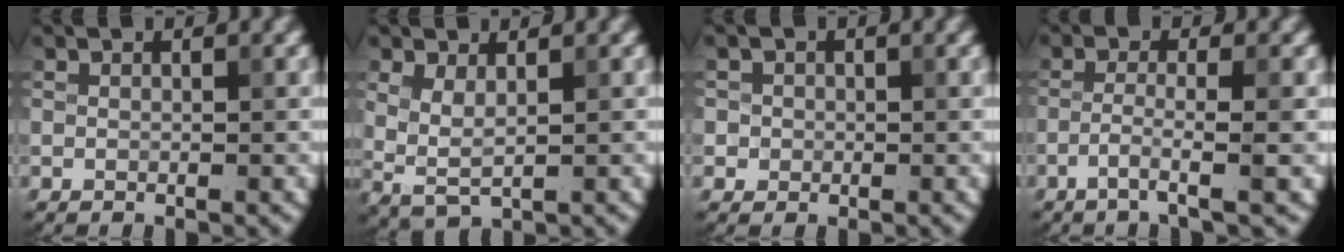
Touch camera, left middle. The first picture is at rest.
{"total": 2.5, "force": [0.8, 1.0, 2.2], "torque": [-0.055, -0.008, 0.017]}
{"total": 1.3, "force": [0.1, 1.3, 0.2], "torque": [0.014, -0.001, -0.002]}
{"total": 2.8, "force": [-1.3, 0.2, 2.5], "torque": [-0.040, 0.006, -0.037]}